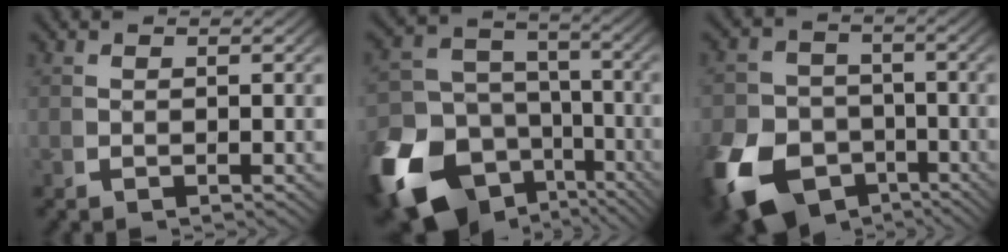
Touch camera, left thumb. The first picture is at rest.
{"total": 16.0, "force": [-6.0, 11.5, 9.4], "torque": [-0.186, -0.071, -0.080]}
{"total": 14.8, "force": [-6.6, 11.6, 6.3], "torque": [-0.133, -0.067, -0.097]}